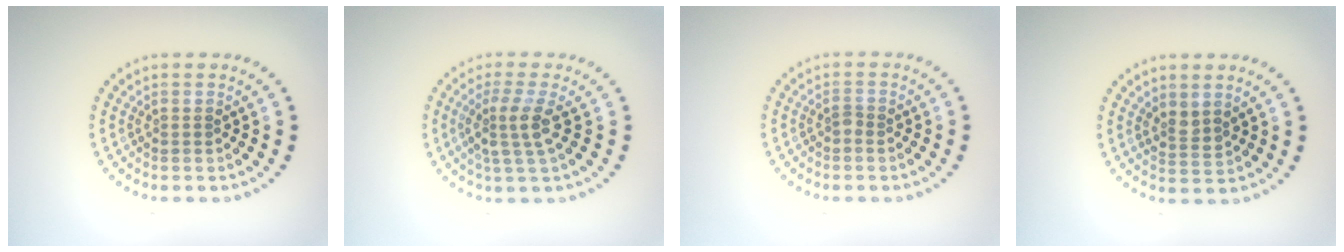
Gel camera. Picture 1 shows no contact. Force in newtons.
{"total": 2.8, "press": 2.1, "slide": 1.8}
{"total": 0.8, "press": 0.6, "slide": 0.5}
{"total": 1.6, "press": 1.3, "slide": 0.9}